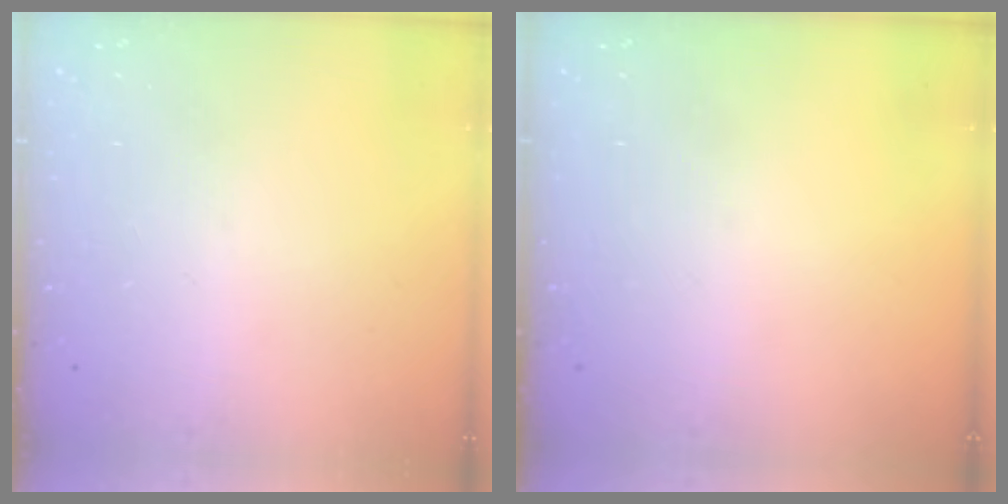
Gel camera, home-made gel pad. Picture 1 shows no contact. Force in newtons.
{"total": 0.0}